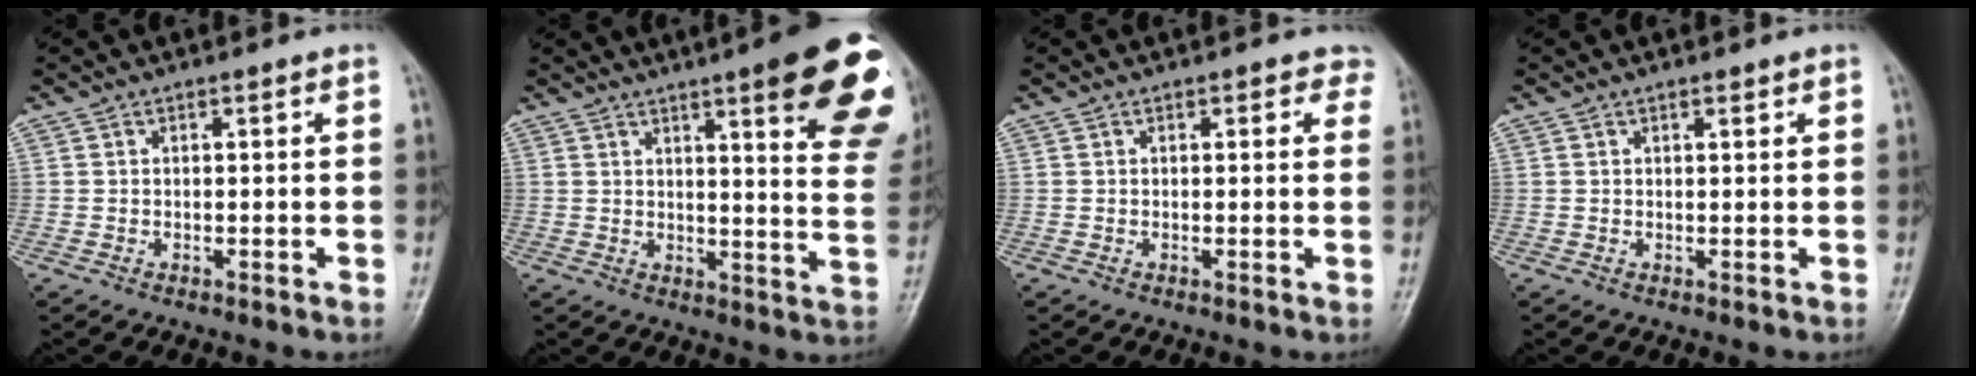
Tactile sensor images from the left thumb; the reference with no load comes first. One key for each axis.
{"total": 19.9, "fx": 10.4, "fy": 4.1, "fz": 16.5, "tx": -0.181, "ty": -0.041, "tz": 0.116}
{"total": 2.4, "fx": 1.5, "fy": 1.6, "fz": 0.9, "tx": 0.021, "ty": -0.003, "tz": 0.006}
{"total": 0.8, "fx": 0.7, "fy": 0.3, "fz": 0.4, "tx": -0.003, "ty": -0.003, "tz": 0.009}